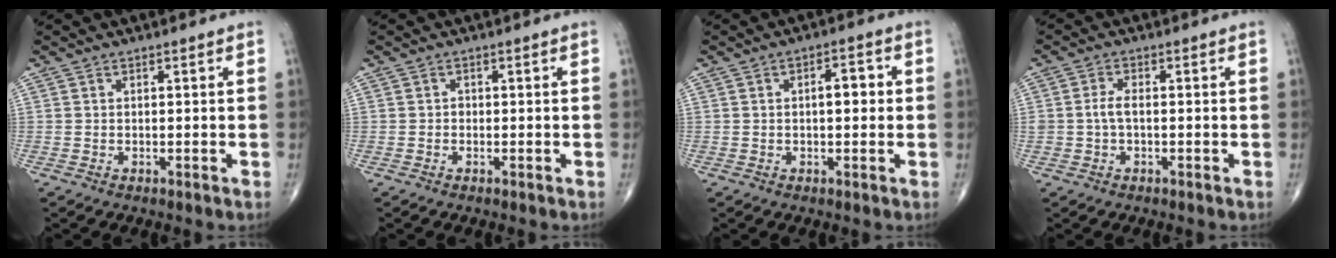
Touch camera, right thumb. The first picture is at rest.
{"total": 0.6, "force": [-0.1, 0.5, 0.3], "torque": [0.000, 0.002, -0.004]}
{"total": 4.3, "force": [0.4, 2.0, 3.8], "torque": [-0.046, 0.009, 0.002]}
{"total": 2.7, "force": [-0.2, 1.5, 2.3], "torque": [-0.049, 0.007, -0.006]}